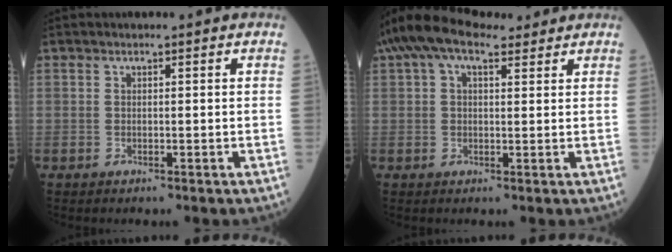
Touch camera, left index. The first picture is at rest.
{"total": 7.8, "force": [5.5, 3.3, 4.6], "torque": [-0.097, 0.049, 0.098]}